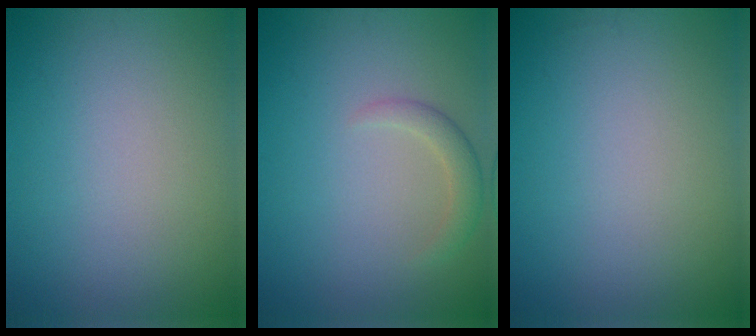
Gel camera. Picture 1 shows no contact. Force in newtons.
{"total": 1.7, "press": 1.7, "slide": 0.2}
{"total": 0.0}